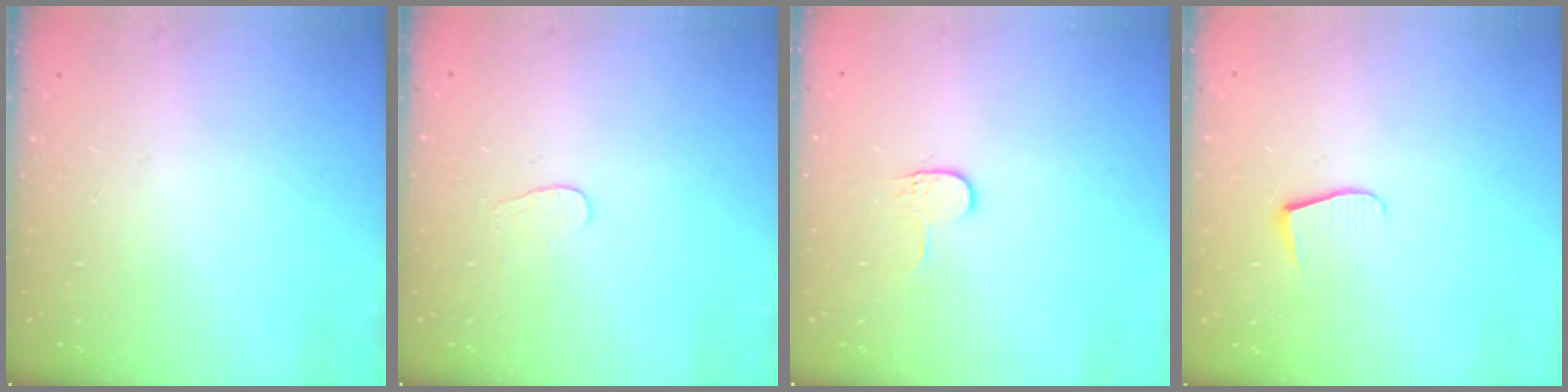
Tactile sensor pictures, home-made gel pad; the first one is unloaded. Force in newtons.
{"total": 3.2, "press": 3.2, "slide": 0.3}
{"total": 4.0, "press": 4.0, "slide": 0.5}
{"total": 7.0, "press": 6.9, "slide": 0.5}